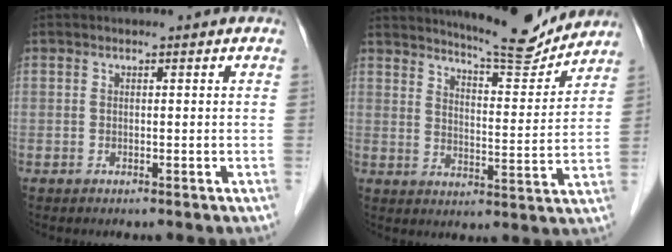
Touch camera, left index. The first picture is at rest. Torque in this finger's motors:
{"motor_torque": [0.95, -0.97, 0.33, 0.07]}